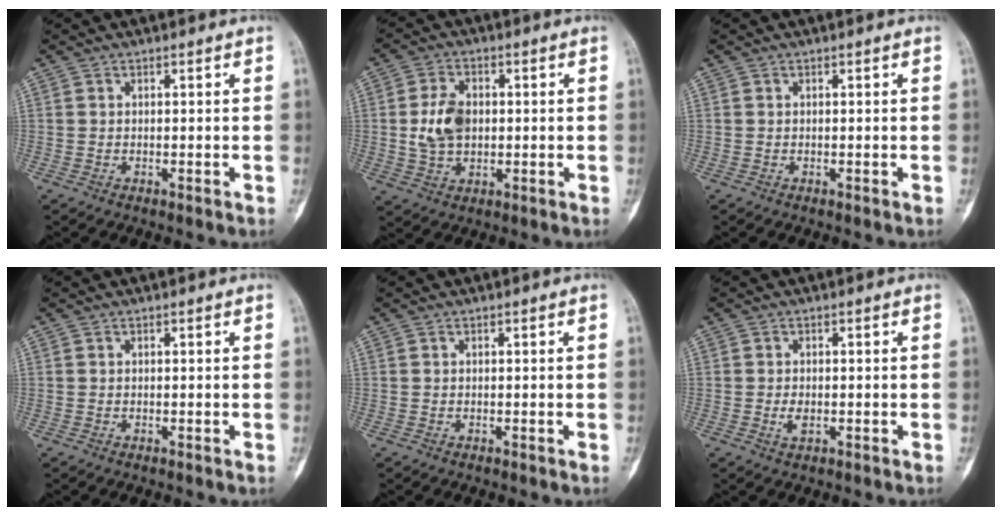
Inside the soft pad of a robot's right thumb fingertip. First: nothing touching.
{"total": 7.9, "force": [0.3, 5.4, 5.7], "torque": [-0.094, 0.006, 0.007]}
{"total": 0.0}
{"total": 0.0}
{"total": 0.0}
{"total": 2.2, "force": [-0.4, 1.2, 1.7], "torque": [-0.033, 0.000, -0.007]}